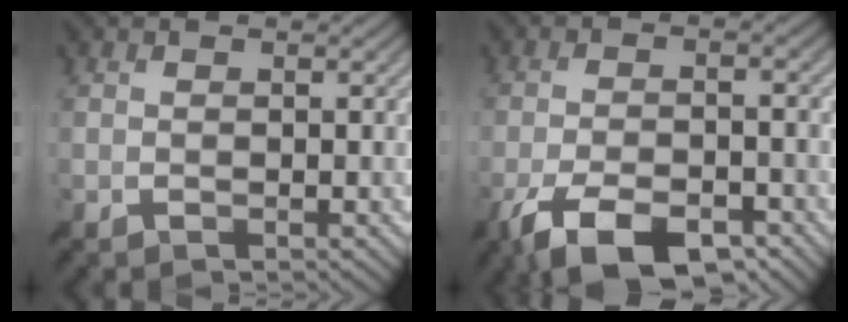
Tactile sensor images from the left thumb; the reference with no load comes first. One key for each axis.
{"total": 9.9, "fx": -6.4, "fy": 3.4, "fz": 6.7, "tx": -0.126, "ty": -0.003, "tz": -0.115}